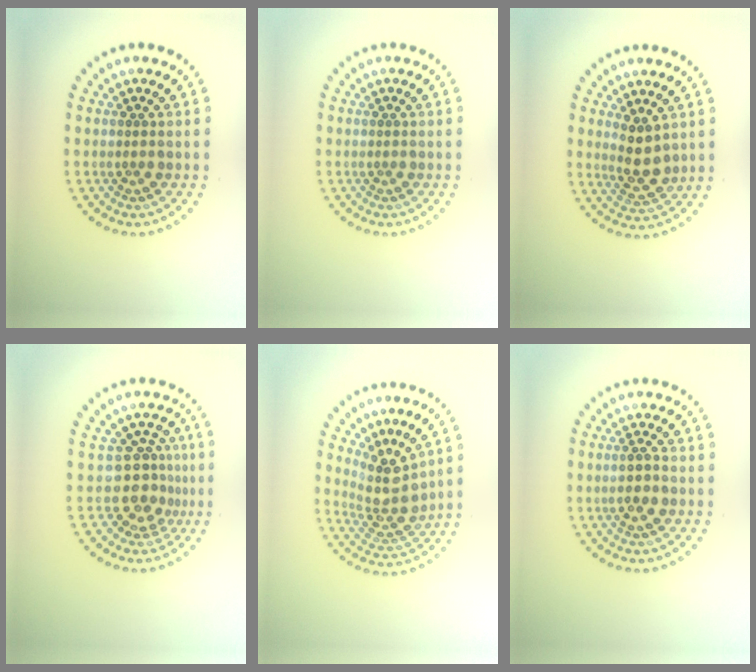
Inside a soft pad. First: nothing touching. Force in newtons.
{"total": 0.0}
{"total": 2.9, "press": 2.8, "slide": 0.9}
{"total": 3.5, "press": 2.6, "slide": 2.3}
{"total": 3.9, "press": 2.8, "slide": 2.7}
{"total": 2.0, "press": 1.9, "slide": 0.5}